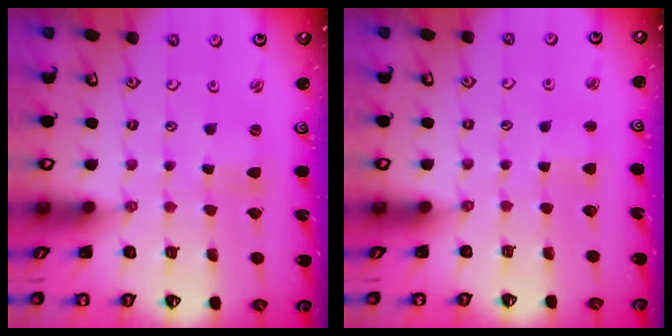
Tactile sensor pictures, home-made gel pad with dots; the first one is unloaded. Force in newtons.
{"total": 2.2, "press": 2.2, "slide": 0.2}